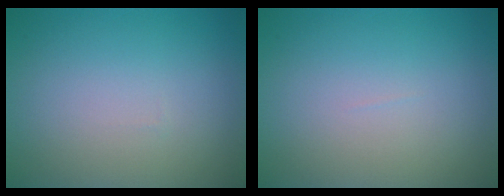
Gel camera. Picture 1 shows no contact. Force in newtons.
{"total": 0.0}